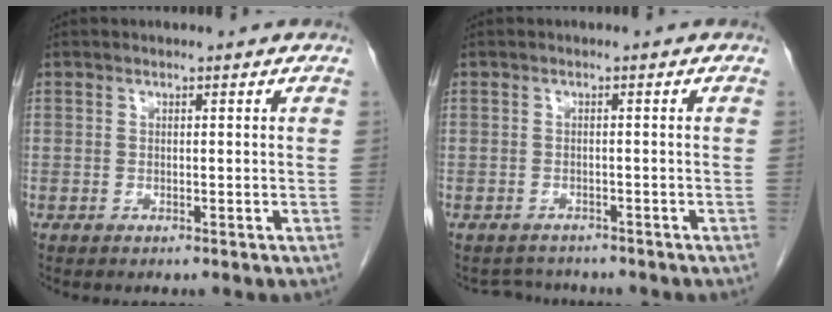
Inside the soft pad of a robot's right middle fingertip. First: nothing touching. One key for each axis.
{"total": 3.2, "fx": -2.9, "fy": 1.1, "fz": -0.2, "tx": -0.001, "ty": -0.004, "tz": -0.043}